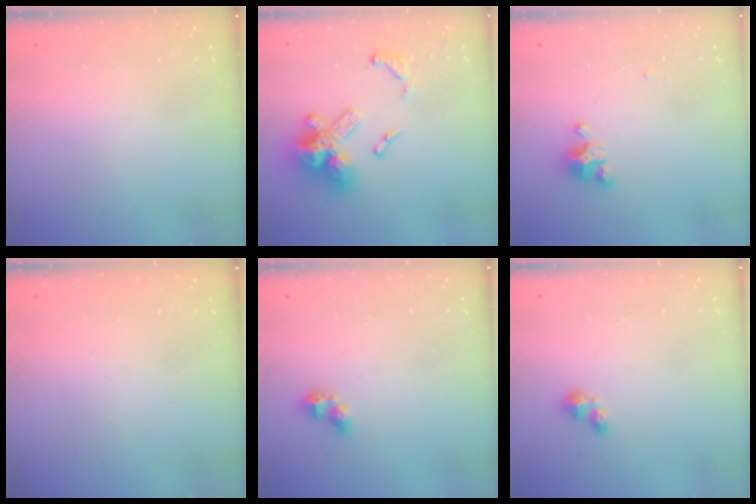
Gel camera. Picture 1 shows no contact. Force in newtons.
{"total": 16.7, "press": 16.6, "slide": 1.6}
{"total": 2.9, "press": 2.9, "slide": 0.3}
{"total": 0.0}
{"total": 3.6, "press": 3.4, "slide": 1.1}
{"total": 3.0, "press": 3.0, "slide": 0.3}